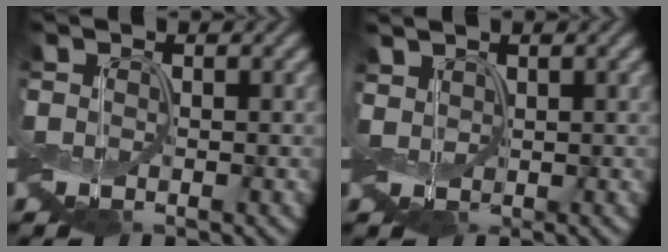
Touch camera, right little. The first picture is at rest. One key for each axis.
{"total": 1.4, "fx": 0.9, "fy": 0.8, "fz": 0.6, "tx": -0.019, "ty": 0.007, "tz": 0.015}